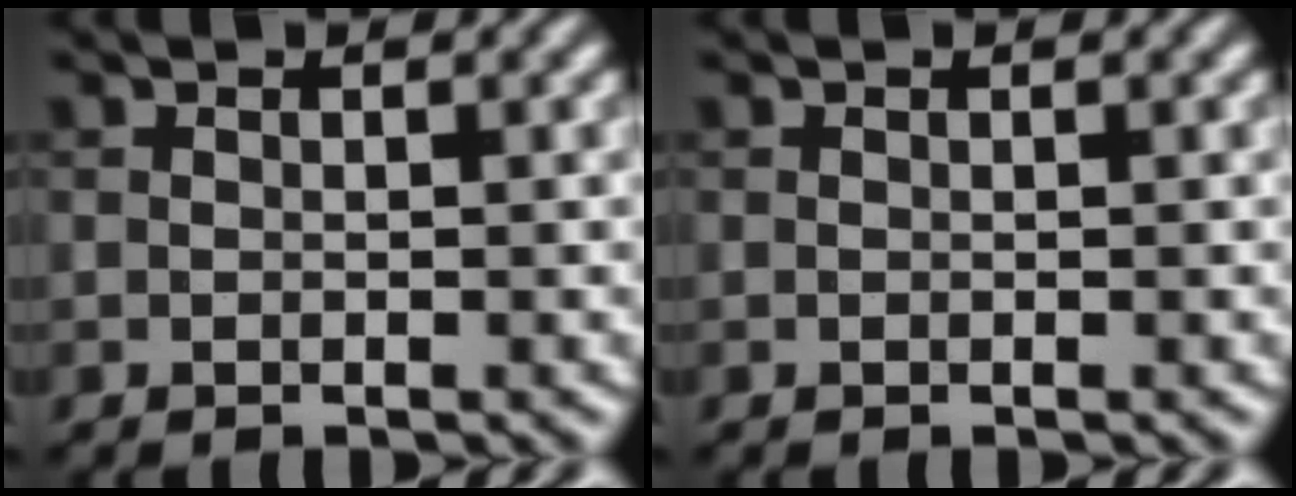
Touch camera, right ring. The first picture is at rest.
{"total": 0.0}